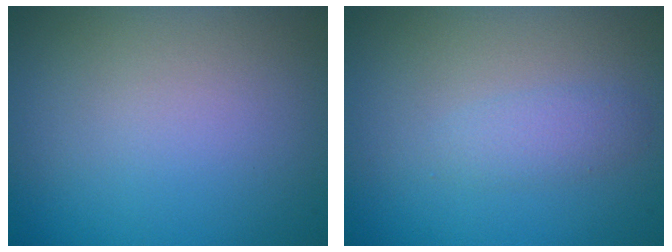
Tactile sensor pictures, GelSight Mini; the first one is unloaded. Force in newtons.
{"total": 1.3, "press": 1.3, "slide": 0.0}